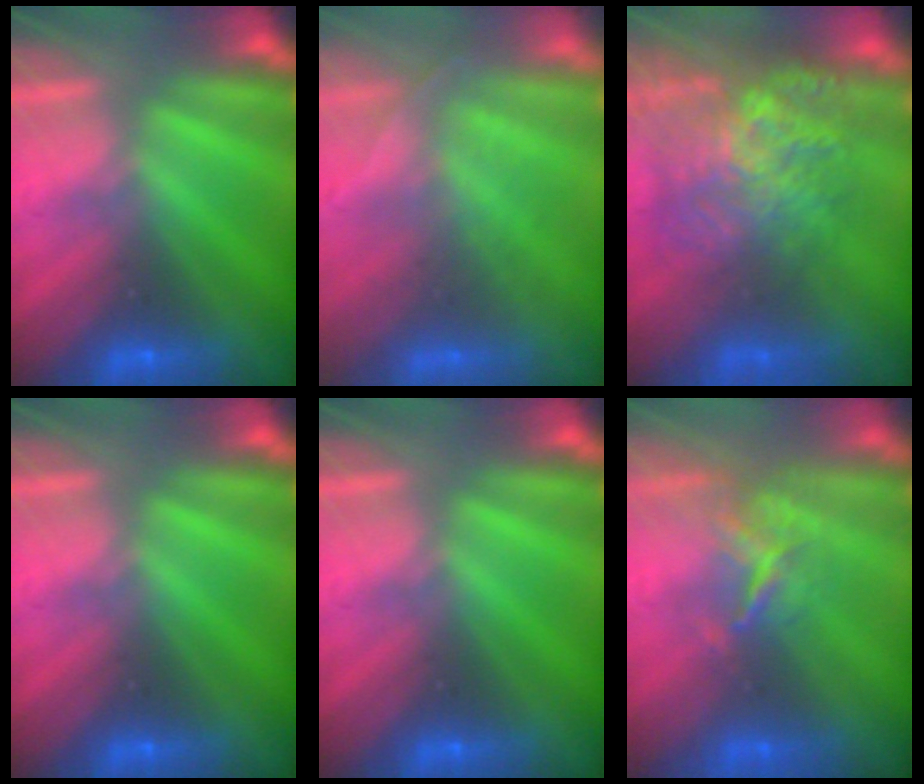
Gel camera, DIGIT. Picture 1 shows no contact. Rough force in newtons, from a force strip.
{"total": 1.7}
{"total": 8.3}
{"total": 0.0}
{"total": 0.0}
{"total": 3.6}